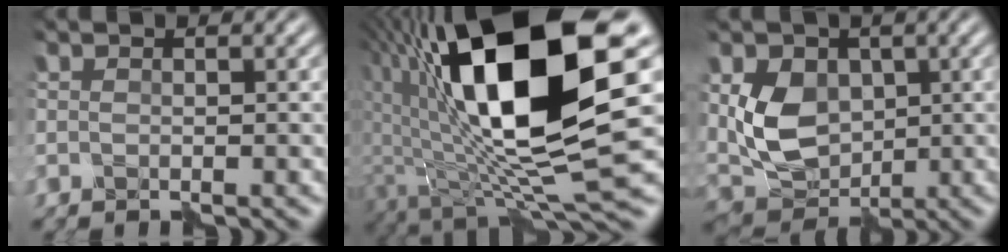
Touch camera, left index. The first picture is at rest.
{"total": 15.9, "force": [4.3, 5.4, 14.3], "torque": [-0.243, -0.012, 0.071]}
{"total": 5.7, "force": [0.7, 4.3, 3.7], "torque": [-0.072, -0.006, 0.013]}